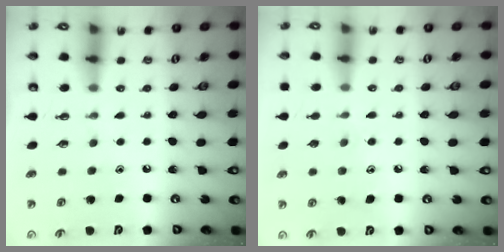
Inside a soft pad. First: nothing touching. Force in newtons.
{"total": 6.1, "press": 6.1, "slide": 0.0}